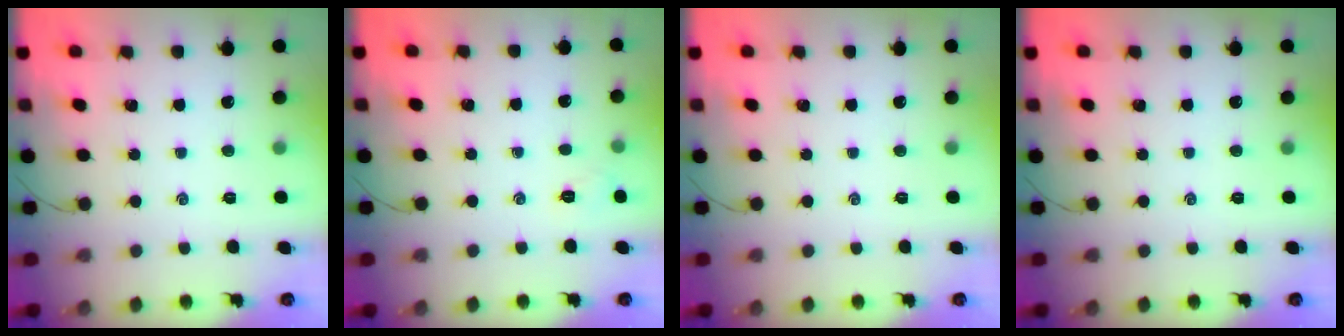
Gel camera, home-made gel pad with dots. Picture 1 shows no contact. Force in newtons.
{"total": 4.0, "press": 3.9, "slide": 1.2}
{"total": 0.0}
{"total": 0.0}